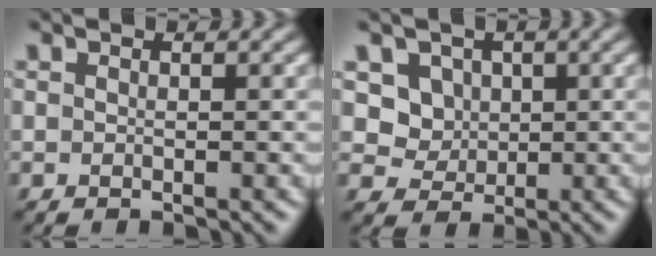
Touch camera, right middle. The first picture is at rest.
{"total": 2.8, "force": [1.0, 2.5, 0.7], "torque": [-0.023, -0.013, 0.042]}